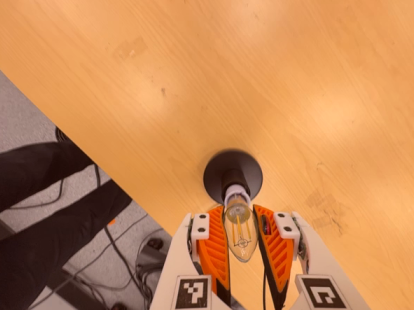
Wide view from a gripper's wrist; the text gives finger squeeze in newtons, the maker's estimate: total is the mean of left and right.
{"total": 19.5, "left": 21.9, "right": 17.2}